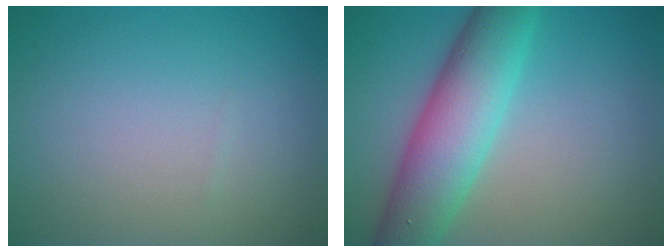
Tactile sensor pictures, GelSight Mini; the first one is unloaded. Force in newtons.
{"total": 6.8, "press": 6.8, "slide": 0.1}